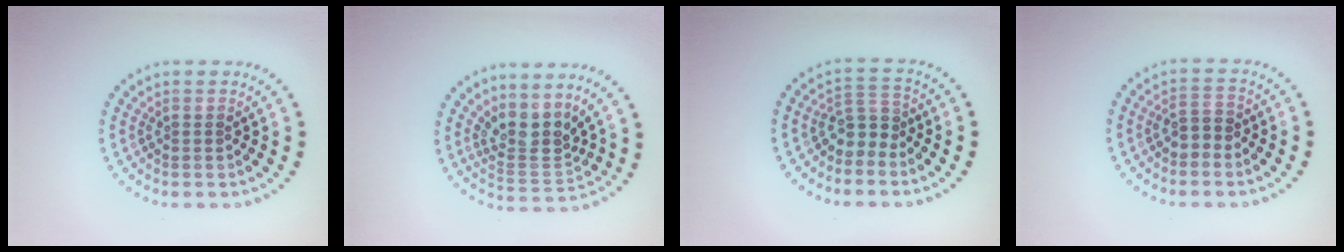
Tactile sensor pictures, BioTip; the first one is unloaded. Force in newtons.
{"total": 3.3, "press": 2.5, "slide": 2.2}
{"total": 2.6, "press": 1.9, "slide": 1.7}
{"total": 1.9, "press": 1.8, "slide": 0.6}